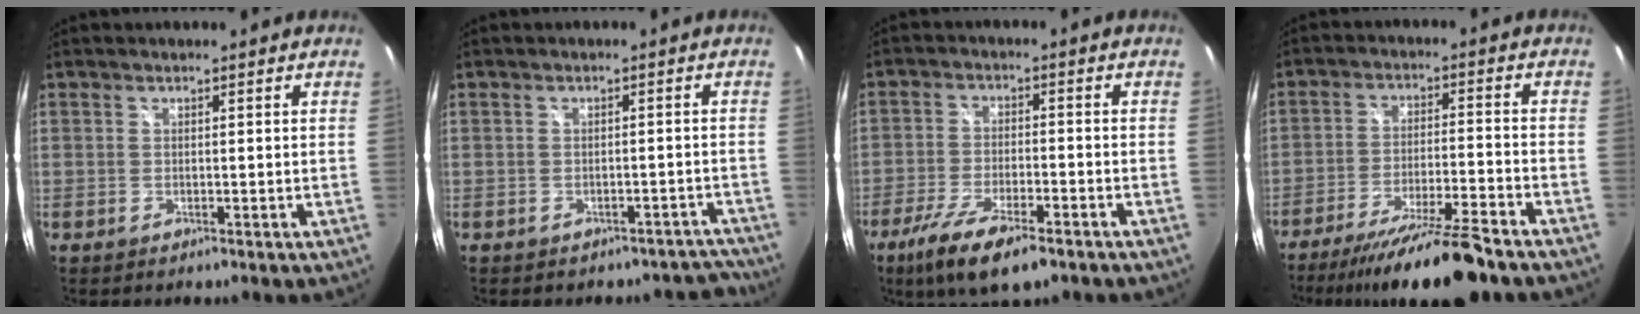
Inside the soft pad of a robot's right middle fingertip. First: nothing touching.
{"total": 6.5, "force": [-5.8, 2.8, 0.4], "torque": [0.013, 0.023, -0.055]}
{"total": 12.1, "force": [-8.0, 3.4, 8.3], "torque": [-0.184, -0.039, -0.143]}
{"total": 15.2, "force": [-13.0, 0.5, 8.0], "torque": [-0.157, -0.021, -0.208]}